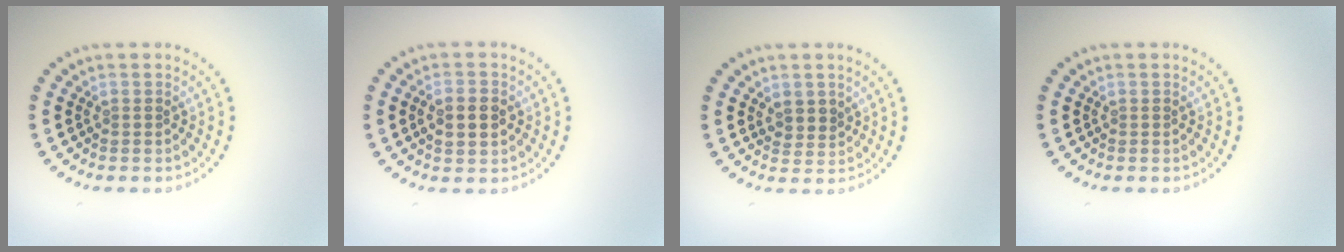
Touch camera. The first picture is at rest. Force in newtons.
{"total": 2.5, "press": 2.5, "slide": 0.1}
{"total": 1.8, "press": 1.4, "slide": 1.1}
{"total": 0.0}